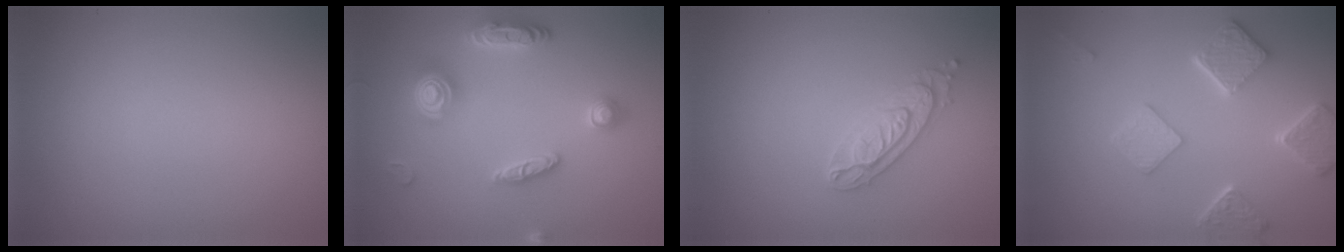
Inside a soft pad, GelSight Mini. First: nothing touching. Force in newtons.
{"total": 3.8, "press": 3.7, "slide": 0.6}
{"total": 2.5, "press": 2.4, "slide": 0.6}
{"total": 5.0, "press": 4.0, "slide": 3.1}